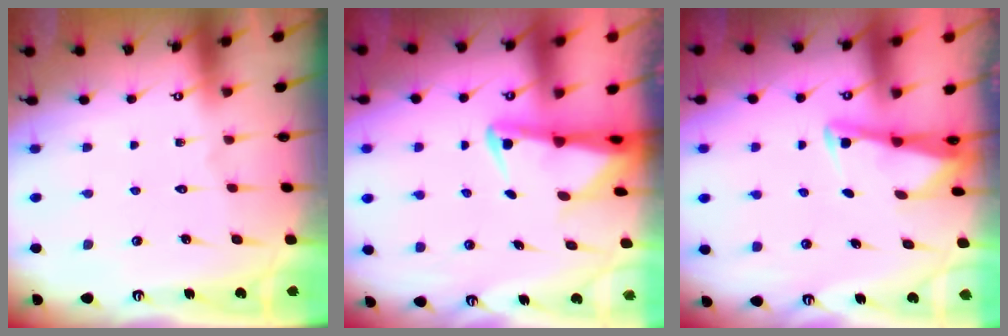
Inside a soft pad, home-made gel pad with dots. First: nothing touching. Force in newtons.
{"total": 2.9, "press": 2.8, "slide": 0.7}
{"total": 2.7, "press": 2.7, "slide": 0.2}